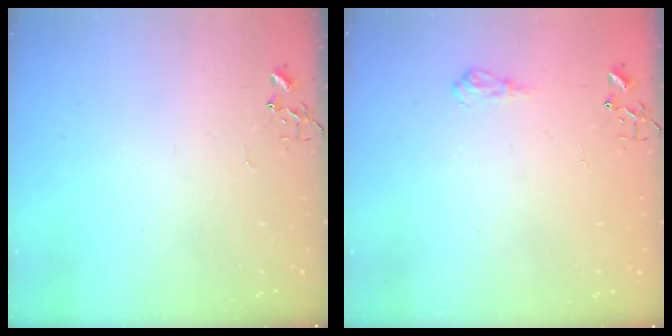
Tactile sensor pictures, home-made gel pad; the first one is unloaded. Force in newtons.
{"total": 8.2, "press": 8.2, "slide": 0.9}